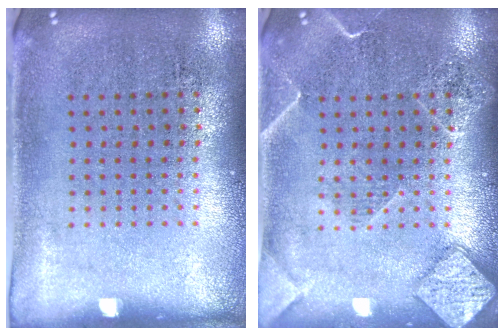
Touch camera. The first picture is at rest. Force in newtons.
{"total": 2.8, "press": 2.8, "slide": 0.3}